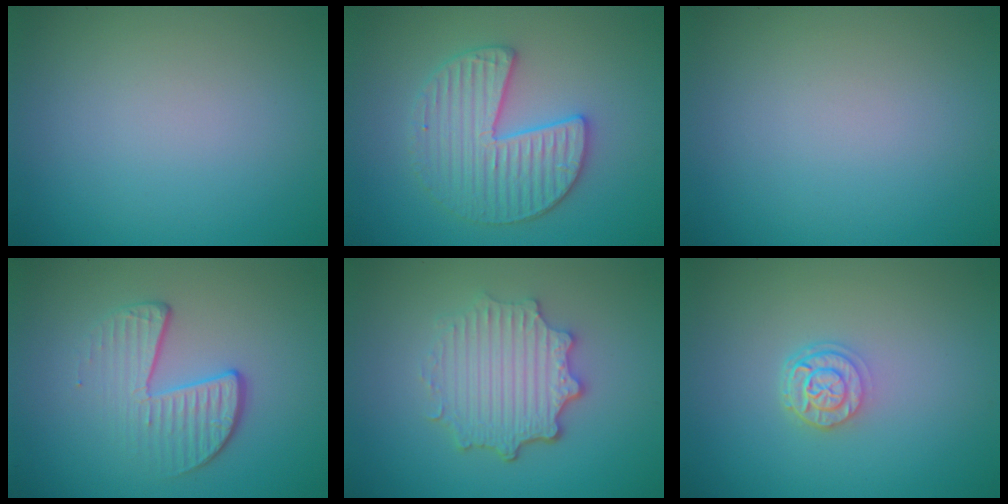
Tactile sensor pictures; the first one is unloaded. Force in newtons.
{"total": 4.3, "press": 4.3, "slide": 0.6}
{"total": 0.0}
{"total": 3.9, "press": 2.7, "slide": 2.8}
{"total": 4.8, "press": 3.7, "slide": 3.0}
{"total": 2.6, "press": 2.1, "slide": 1.5}